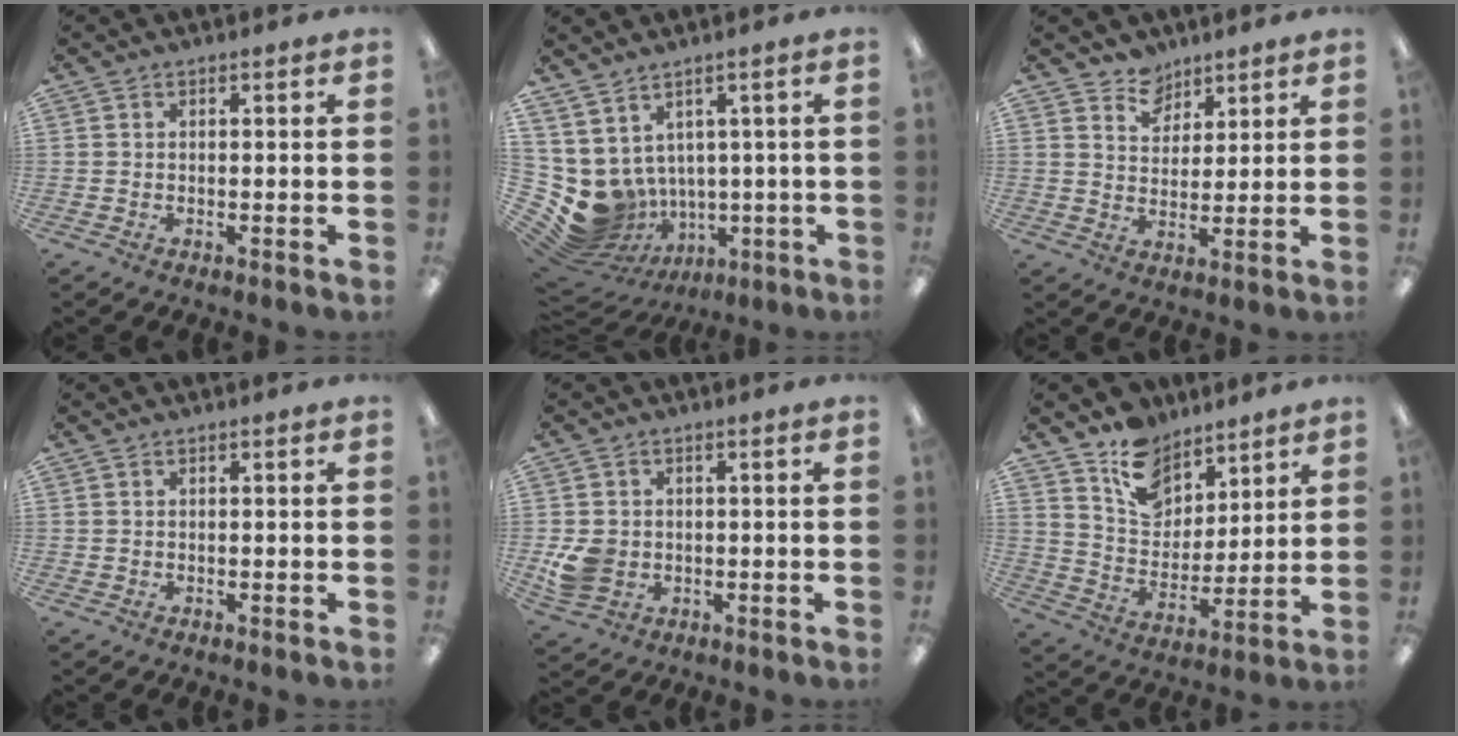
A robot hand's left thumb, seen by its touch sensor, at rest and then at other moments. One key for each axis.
{"total": 8.7, "fx": 0.0, "fy": 8.4, "fz": 2.5, "tx": -0.091, "ty": -0.032, "tz": 0.018}
{"total": 6.7, "fx": 5.3, "fy": 3.9, "fz": 0.5, "tx": -0.003, "ty": -0.035, "tz": 0.098}
{"total": 0.0}
{"total": 6.0, "fx": -0.8, "fy": 5.3, "fz": 2.6, "tx": -0.045, "ty": 0.003, "tz": -0.010}
{"total": 12.9, "fx": 9.2, "fy": 8.1, "fz": 3.9, "tx": -0.071, "ty": -0.059, "tz": 0.178}